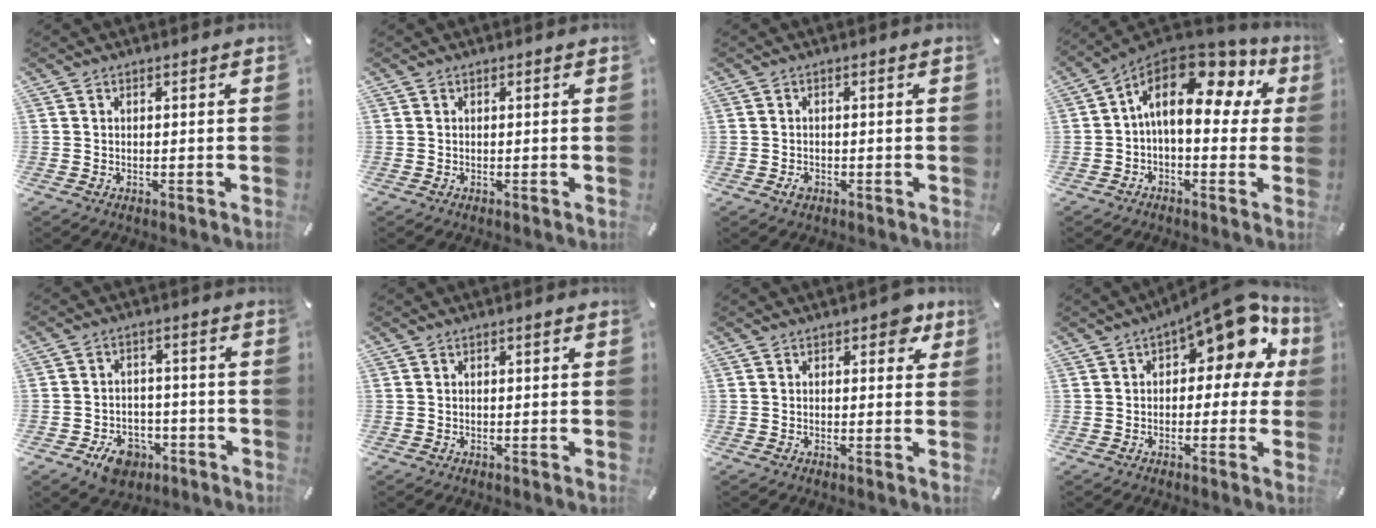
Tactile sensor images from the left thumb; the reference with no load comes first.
{"total": 0.0}
{"total": 1.5, "force": [-0.6, 1.1, 0.9], "torque": [-0.017, 0.003, -0.012]}
{"total": 17.2, "force": [4.9, 9.0, 13.9], "torque": [-0.234, -0.024, 0.078]}
{"total": 8.2, "force": [-4.6, 5.7, 3.6], "torque": [-0.059, 0.029, -0.082]}
{"total": 0.7, "force": [0.1, 0.2, 0.7], "torque": [-0.012, 0.003, 0.000]}
{"total": 3.9, "force": [1.7, 2.2, 2.7], "torque": [-0.019, -0.005, 0.021]}
{"total": 13.4, "force": [6.1, 6.3, 10.2], "torque": [-0.137, -0.038, 0.102]}